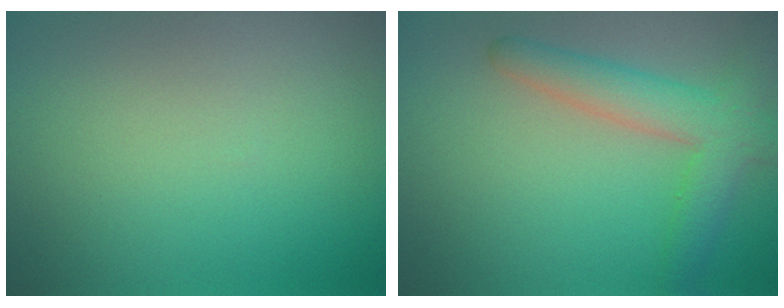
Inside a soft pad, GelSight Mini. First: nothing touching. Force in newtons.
{"total": 4.7, "press": 4.7, "slide": 0.2}